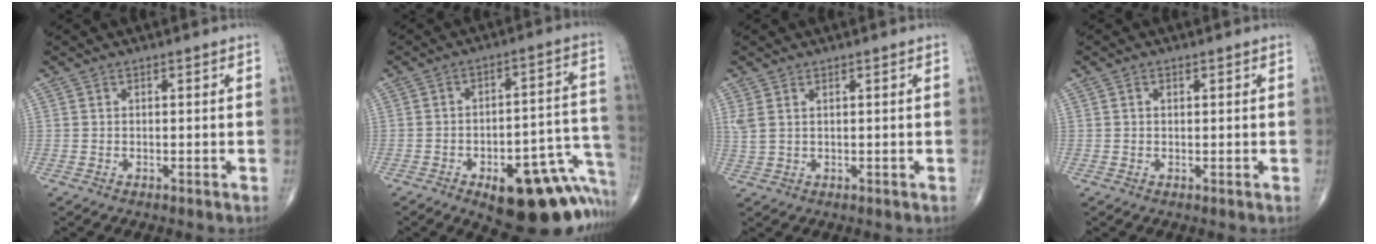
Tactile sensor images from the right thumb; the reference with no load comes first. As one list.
[{"total": 22.2, "force": [-11.2, 9.4, 16.7], "torque": [-0.119, 0.091, -0.138]}, {"total": 2.6, "force": [1.1, 1.4, 2.0], "torque": [-0.059, 0.006, 0.030]}, {"total": 0.9, "force": [0.3, 0.6, 0.6], "torque": [-0.011, 0.000, 0.005]}]